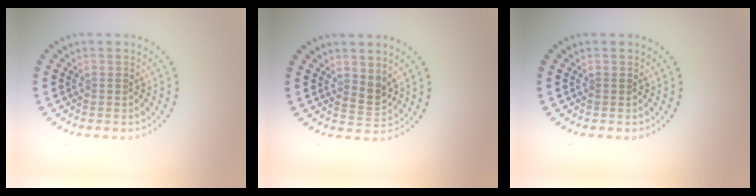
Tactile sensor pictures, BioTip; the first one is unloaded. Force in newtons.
{"total": 1.9, "press": 1.6, "slide": 1.0}
{"total": 0.0}